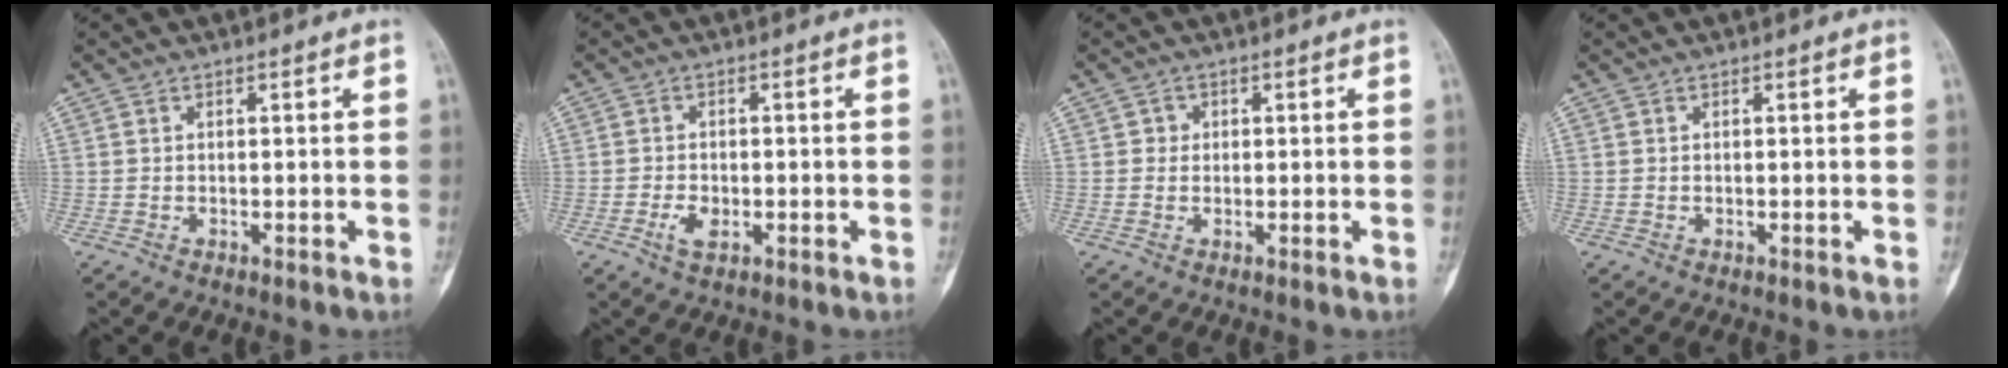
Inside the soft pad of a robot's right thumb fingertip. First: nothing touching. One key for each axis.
{"total": 3.2, "fx": -1.2, "fy": 1.9, "fz": 2.3, "tx": -0.044, "ty": 0.004, "tz": -0.020}
{"total": 1.4, "fx": 0.2, "fy": 1.3, "fz": 0.3, "tx": 0.004, "ty": 0.004, "tz": 0.000}
{"total": 0.0}